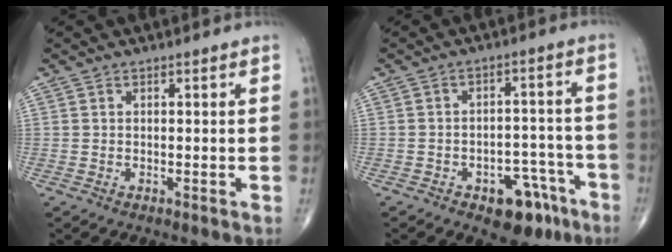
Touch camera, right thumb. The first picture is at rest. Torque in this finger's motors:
{"motor_torque": [2.89, 0.84, 0.43, -0.74, 0.02]}